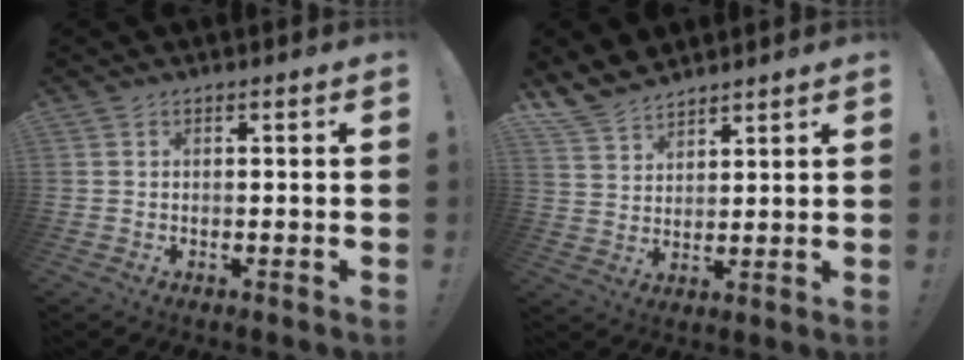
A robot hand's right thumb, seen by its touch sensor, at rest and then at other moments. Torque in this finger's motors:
{"motor_torque": [0.24, 2.37, 0.20, 0.17, 0.03]}